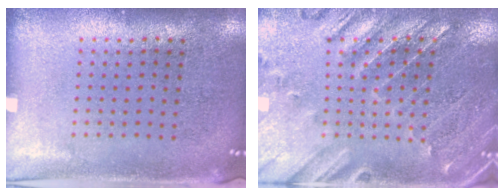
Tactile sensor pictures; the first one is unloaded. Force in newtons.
{"total": 0.6, "press": 0.5, "slide": 0.4}